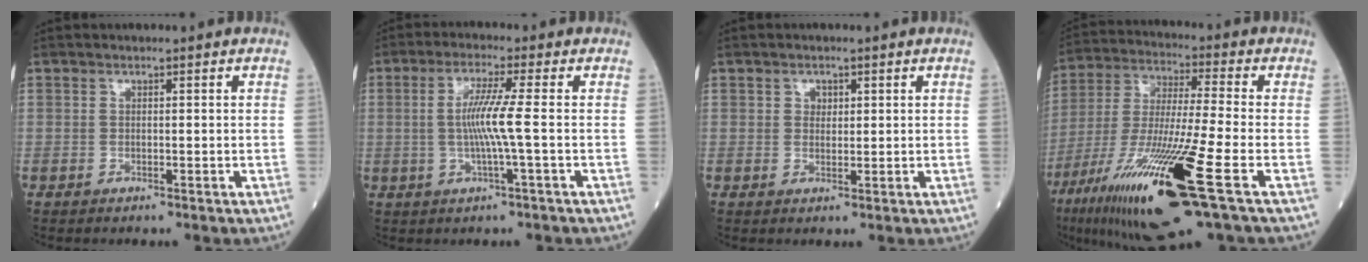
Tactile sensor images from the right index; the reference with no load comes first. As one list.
[{"total": 6.0, "force": [-0.3, -0.9, 5.9], "torque": [-0.121, 0.001, -0.006]}, {"total": 3.8, "force": [1.5, 2.5, 2.5], "torque": [-0.043, 0.007, 0.026]}, {"total": 20.9, "force": [-9.6, 0.9, 18.5], "torque": [-0.363, -0.052, -0.176]}]